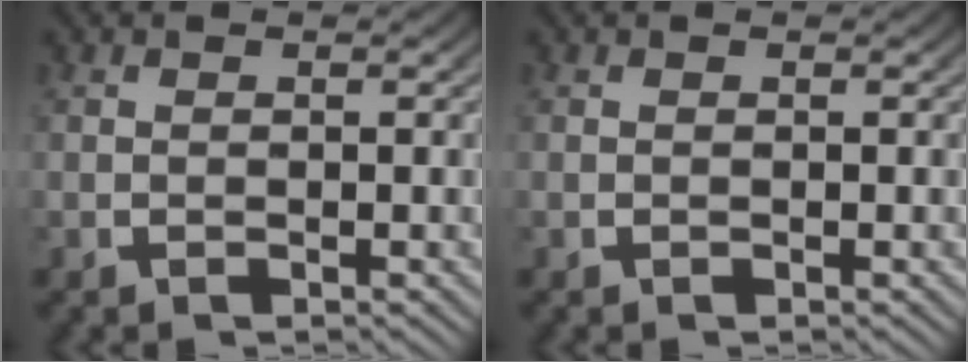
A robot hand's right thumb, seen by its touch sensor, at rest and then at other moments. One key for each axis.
{"total": 0.0}